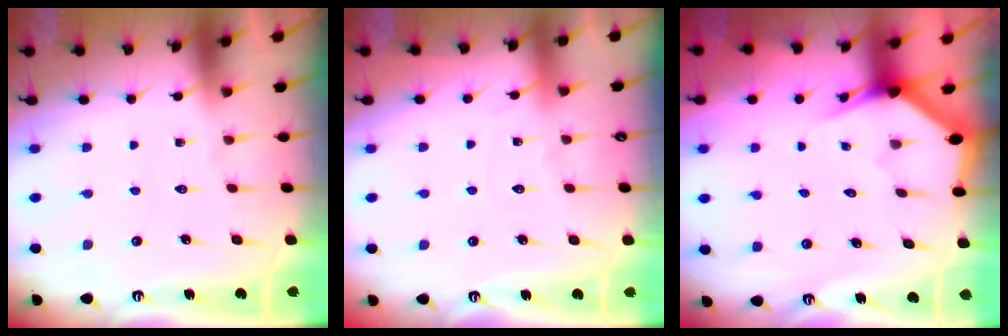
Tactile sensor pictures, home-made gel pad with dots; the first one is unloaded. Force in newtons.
{"total": 2.7, "press": 2.7, "slide": 0.3}
{"total": 2.7, "press": 2.7, "slide": 0.0}